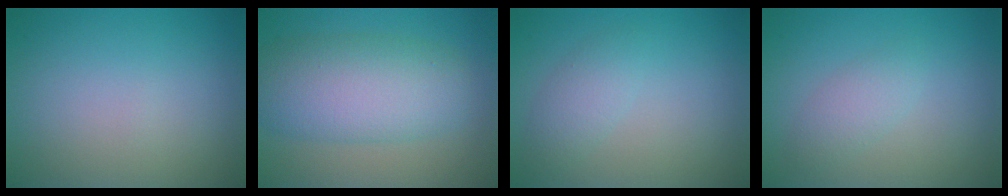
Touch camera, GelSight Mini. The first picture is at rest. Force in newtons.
{"total": 7.5, "press": 7.5, "slide": 0.1}
{"total": 2.0, "press": 2.0, "slide": 0.1}
{"total": 1.9, "press": 1.9, "slide": 0.1}